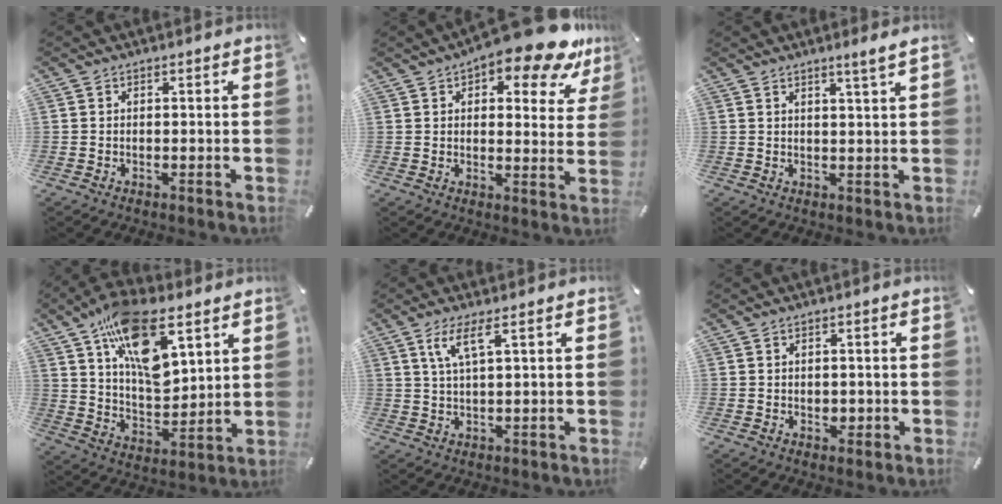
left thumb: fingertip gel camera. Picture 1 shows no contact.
{"total": 14.2, "force": [10.0, 5.0, 8.7], "torque": [-0.112, -0.065, 0.166]}
{"total": 2.9, "force": [2.2, -0.4, 1.9], "torque": [-0.040, -0.010, 0.038]}
{"total": 18.4, "force": [10.6, 9.4, 11.8], "torque": [-0.195, -0.046, 0.189]}
{"total": 5.7, "force": [2.7, 1.2, 4.9], "torque": [-0.104, 0.003, 0.044]}
{"total": 1.9, "force": [-0.2, 1.6, 0.9], "torque": [-0.010, 0.000, -0.007]}